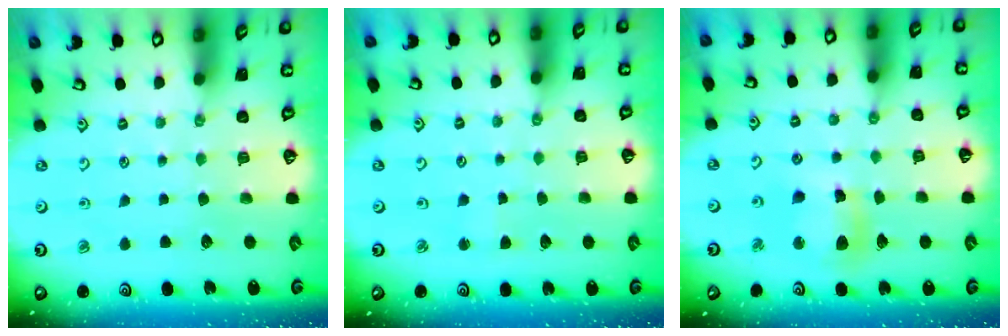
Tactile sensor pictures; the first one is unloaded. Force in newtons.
{"total": 1.6, "press": 1.5, "slide": 0.2}
{"total": 11.0, "press": 10.9, "slide": 1.7}